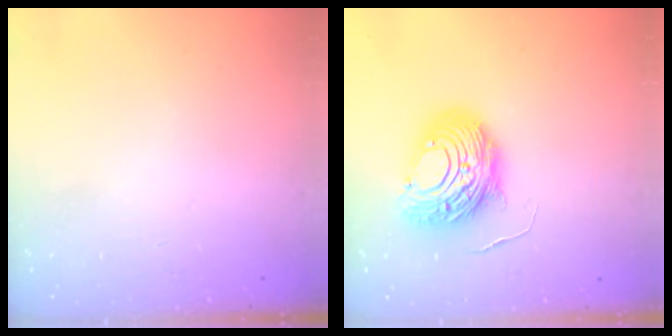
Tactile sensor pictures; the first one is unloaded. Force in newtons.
{"total": 12.3, "press": 12.2, "slide": 0.9}